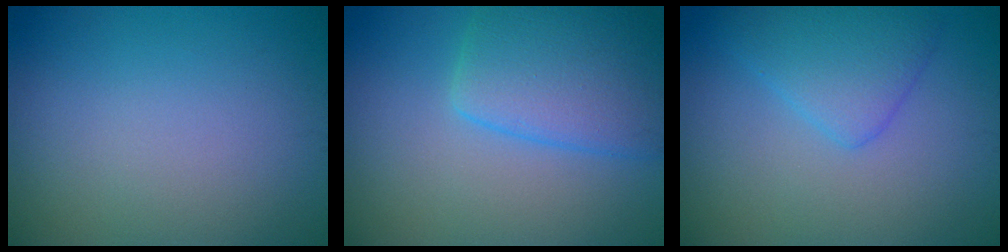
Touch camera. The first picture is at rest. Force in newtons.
{"total": 5.9, "press": 5.8, "slide": 0.3}
{"total": 3.4, "press": 3.4, "slide": 0.3}